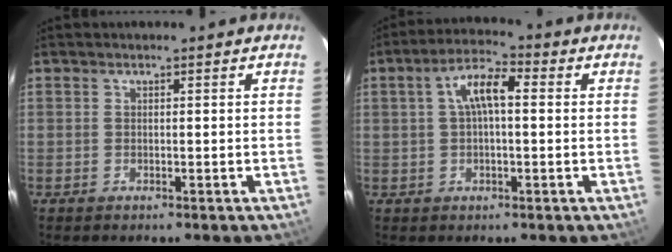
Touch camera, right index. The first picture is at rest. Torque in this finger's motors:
{"motor_torque": [0.54, 0.09, 0.53, 0.11]}